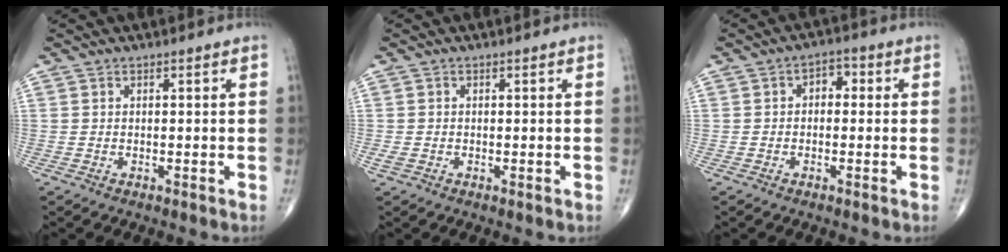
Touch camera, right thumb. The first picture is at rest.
{"total": 1.4, "force": [-0.3, 0.8, 1.1], "torque": [-0.028, -0.001, -0.006]}
{"total": 3.6, "force": [0.3, 2.4, 2.6], "torque": [-0.019, 0.015, -0.005]}